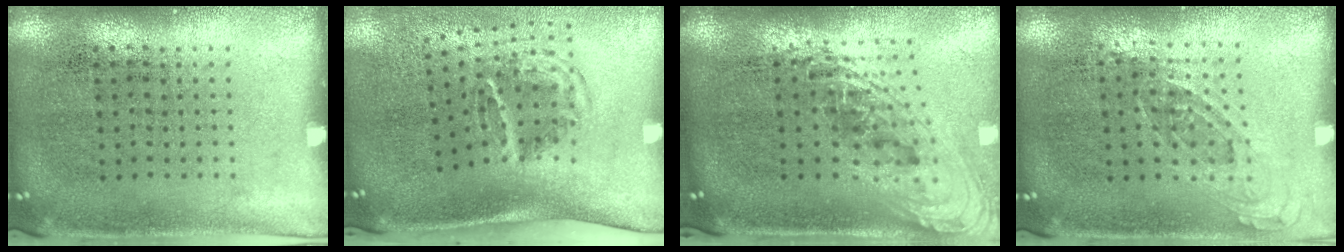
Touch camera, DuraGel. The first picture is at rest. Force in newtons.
{"total": 1.9, "press": 1.2, "slide": 1.5}
{"total": 2.3, "press": 1.7, "slide": 1.6}
{"total": 0.7, "press": 0.7, "slide": 0.3}